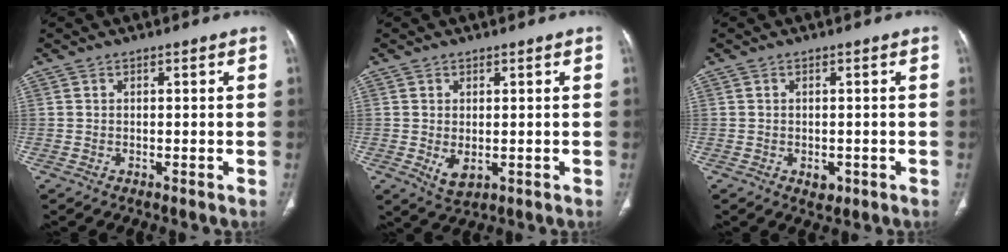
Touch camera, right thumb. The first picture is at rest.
{"total": 3.5, "force": [-0.4, 2.0, 2.9], "torque": [-0.045, -0.009, 0.007]}
{"total": 2.1, "force": [-0.7, 1.5, 1.3], "torque": [-0.011, 0.000, -0.003]}